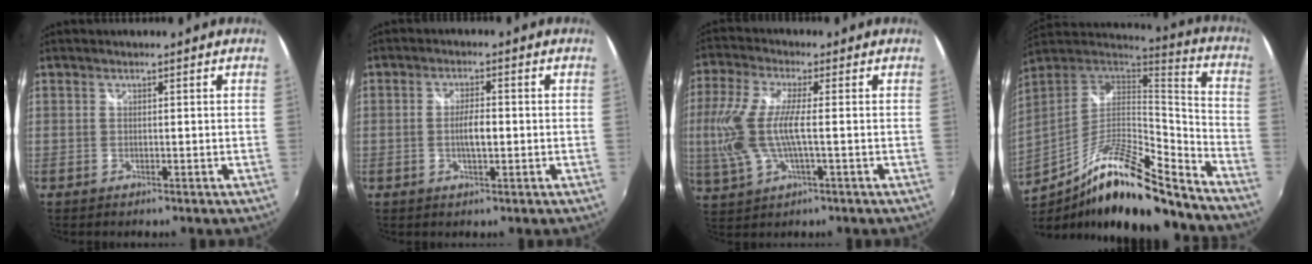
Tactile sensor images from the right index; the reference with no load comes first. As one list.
[{"total": 4.1, "force": [-0.5, 1.2, 3.9], "torque": [-0.071, 0.000, -0.010]}, {"total": 11.9, "force": [-1.0, 3.5, 11.3], "torque": [-0.242, -0.005, -0.015]}, {"total": 22.8, "force": [-16.1, 3.8, 15.6], "torque": [-0.269, -0.028, -0.278]}]